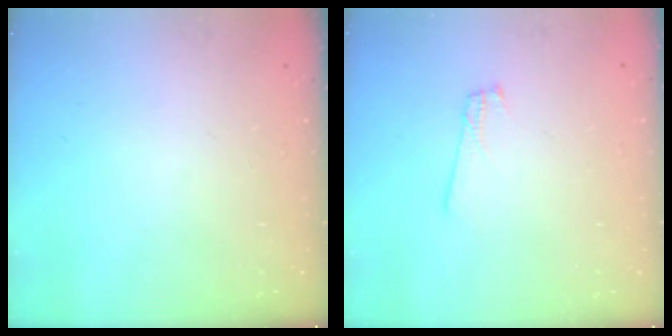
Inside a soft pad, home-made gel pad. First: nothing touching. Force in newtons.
{"total": 1.3, "press": 1.3, "slide": 0.1}